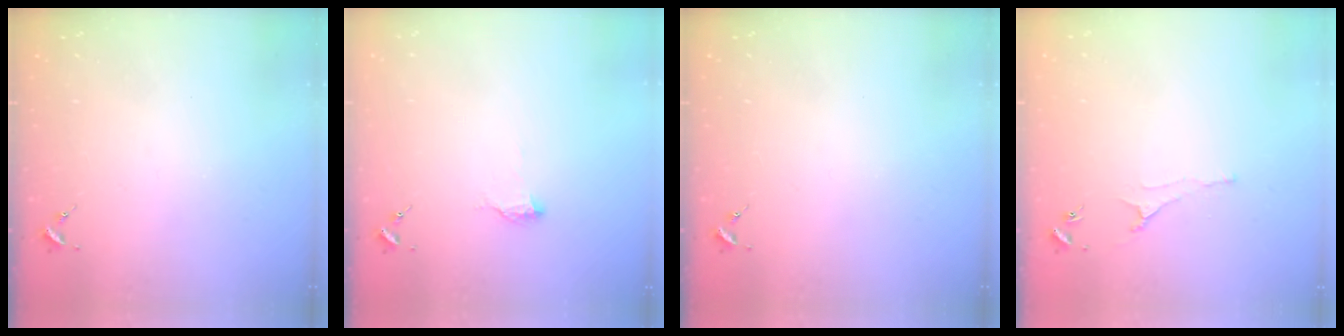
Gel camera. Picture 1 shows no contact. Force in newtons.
{"total": 6.8, "press": 6.8, "slide": 0.8}
{"total": 0.0}
{"total": 3.0, "press": 2.9, "slide": 0.6}